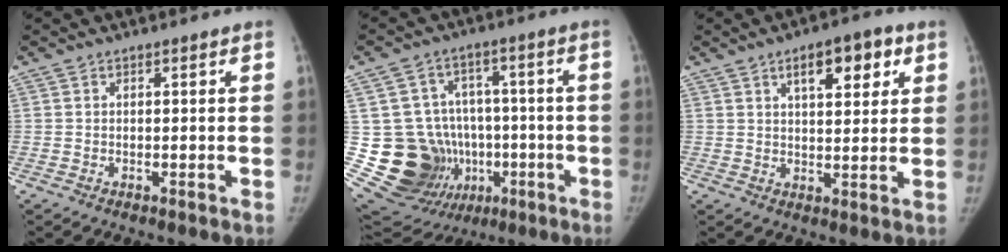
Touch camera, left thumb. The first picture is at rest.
{"total": 18.9, "force": [-3.0, 16.7, 8.2], "torque": [-0.112, 0.050, -0.016]}
{"total": 9.3, "force": [4.3, 4.0, 7.2], "torque": [-0.077, -0.009, 0.061]}